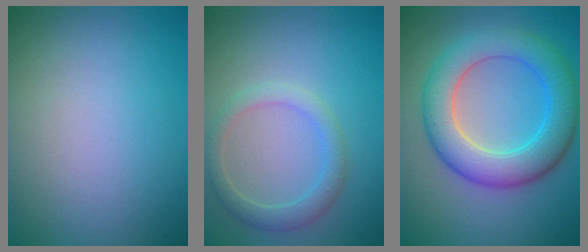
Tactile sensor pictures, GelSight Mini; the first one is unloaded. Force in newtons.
{"total": 2.3, "press": 2.3, "slide": 0.0}
{"total": 6.9, "press": 6.9, "slide": 0.2}